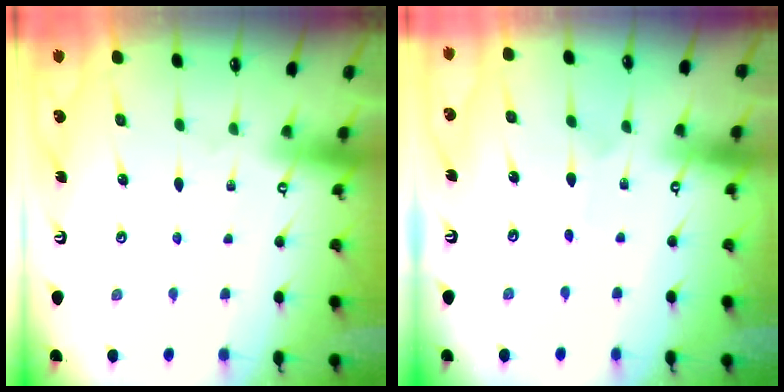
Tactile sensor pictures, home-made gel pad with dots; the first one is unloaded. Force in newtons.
{"total": 2.5, "press": 2.5, "slide": 0.1}